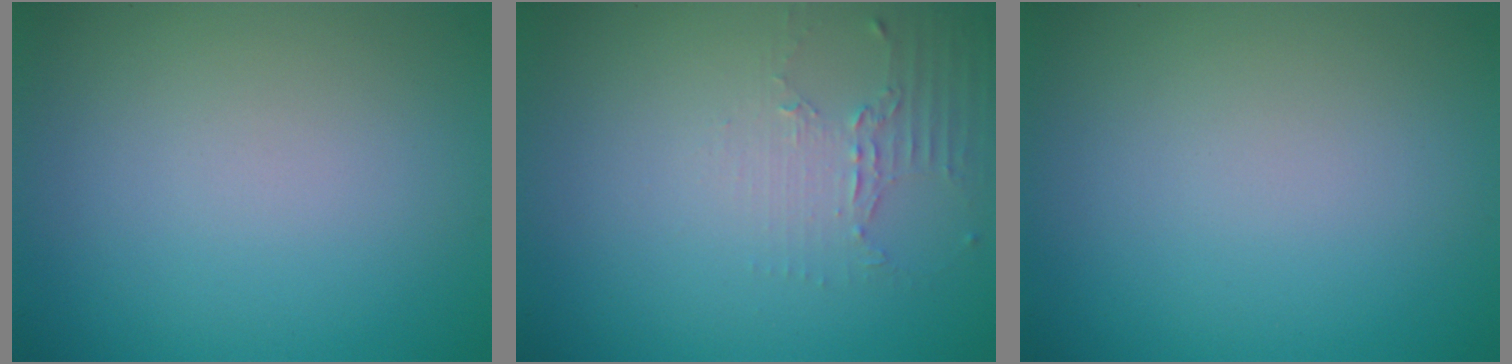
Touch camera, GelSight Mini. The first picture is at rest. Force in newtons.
{"total": 2.0, "press": 1.5, "slide": 1.4}
{"total": 0.0}